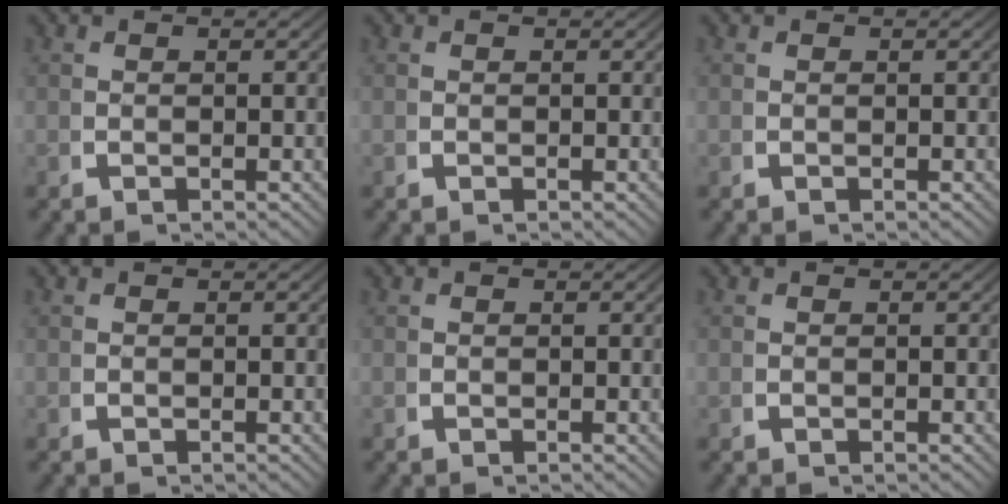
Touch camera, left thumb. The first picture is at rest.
{"total": 0.0}
{"total": 0.0}
{"total": 0.0}
{"total": 0.0}
{"total": 0.0}